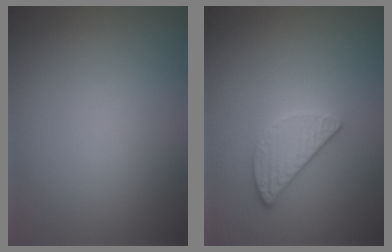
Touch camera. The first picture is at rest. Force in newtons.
{"total": 2.5, "press": 2.3, "slide": 0.8}